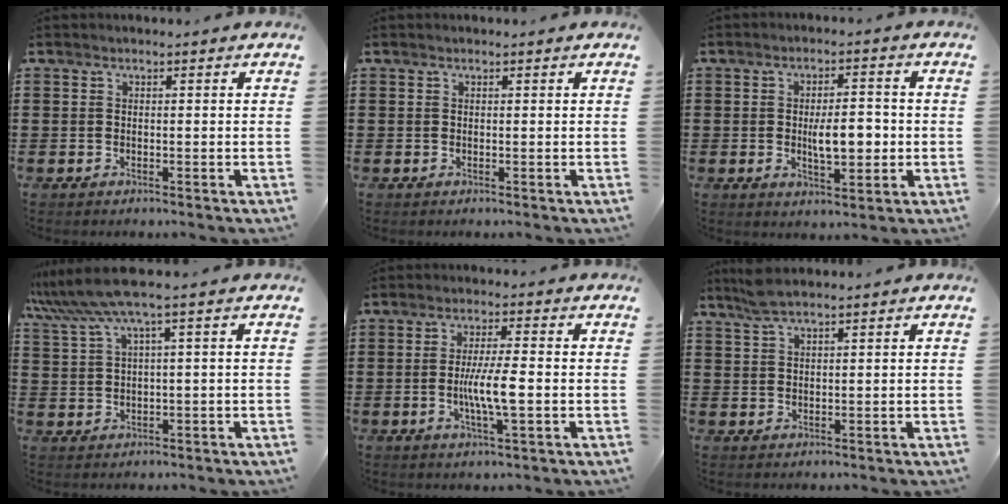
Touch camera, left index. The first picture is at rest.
{"total": 0.0}
{"total": 6.4, "force": [-0.5, 2.6, 5.8], "torque": [-0.080, -0.001, -0.015]}
{"total": 5.6, "force": [3.0, -0.3, 4.8], "torque": [-0.116, -0.017, 0.046]}
{"total": 6.4, "force": [-0.8, 0.9, 6.3], "torque": [-0.122, -0.003, -0.022]}
{"total": 3.4, "force": [2.5, 0.6, 2.2], "torque": [-0.047, 0.003, 0.046]}